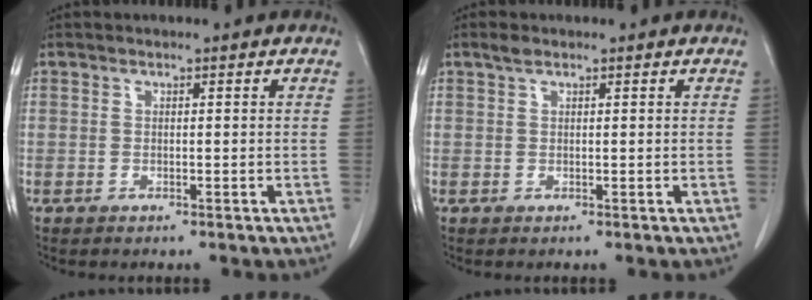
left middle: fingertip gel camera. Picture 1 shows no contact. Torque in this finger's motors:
{"motor_torque": [0.21, -0.16, -0.04, 0.02]}